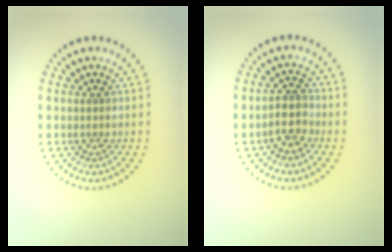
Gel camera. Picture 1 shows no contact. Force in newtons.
{"total": 2.6, "press": 2.4, "slide": 0.9}